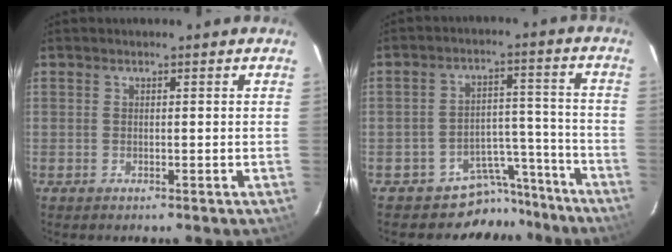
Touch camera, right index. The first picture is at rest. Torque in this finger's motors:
{"motor_torque": [0.40, -0.41, -0.04, -0.06]}